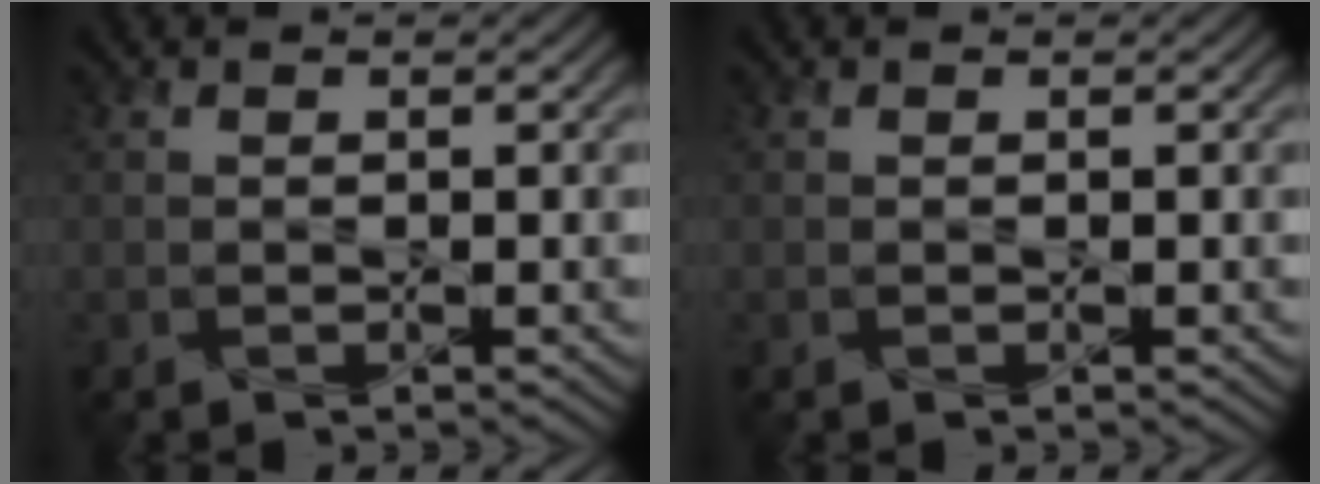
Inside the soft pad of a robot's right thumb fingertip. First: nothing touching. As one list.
[{"total": 0.0}]